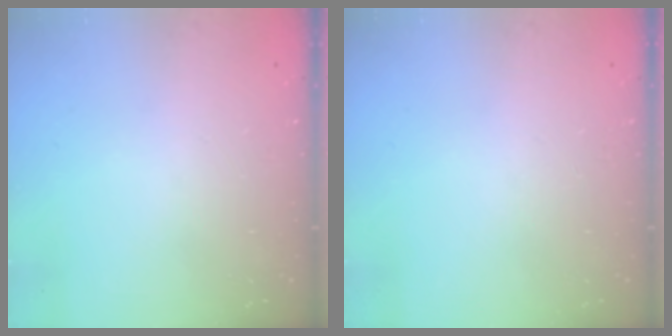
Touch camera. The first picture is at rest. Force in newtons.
{"total": 0.0}